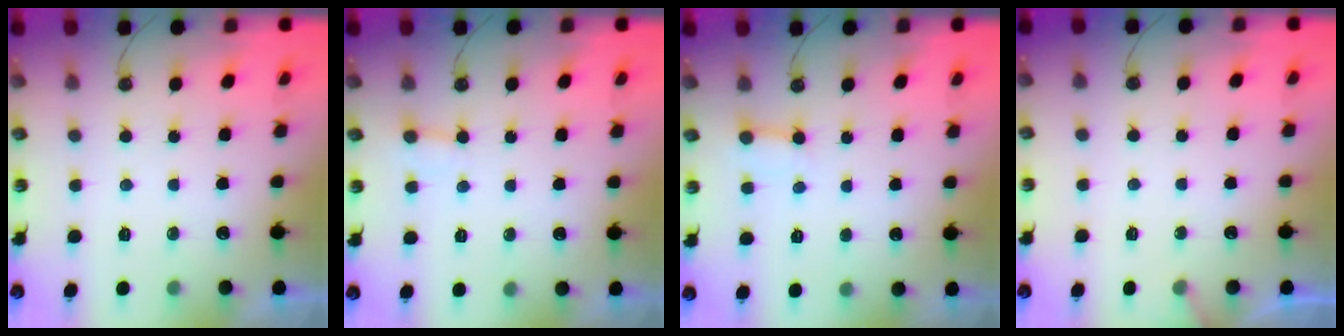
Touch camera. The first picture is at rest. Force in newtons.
{"total": 3.4, "press": 3.4, "slide": 0.6}
{"total": 2.6, "press": 2.6, "slide": 0.3}
{"total": 3.7, "press": 3.7, "slide": 0.4}